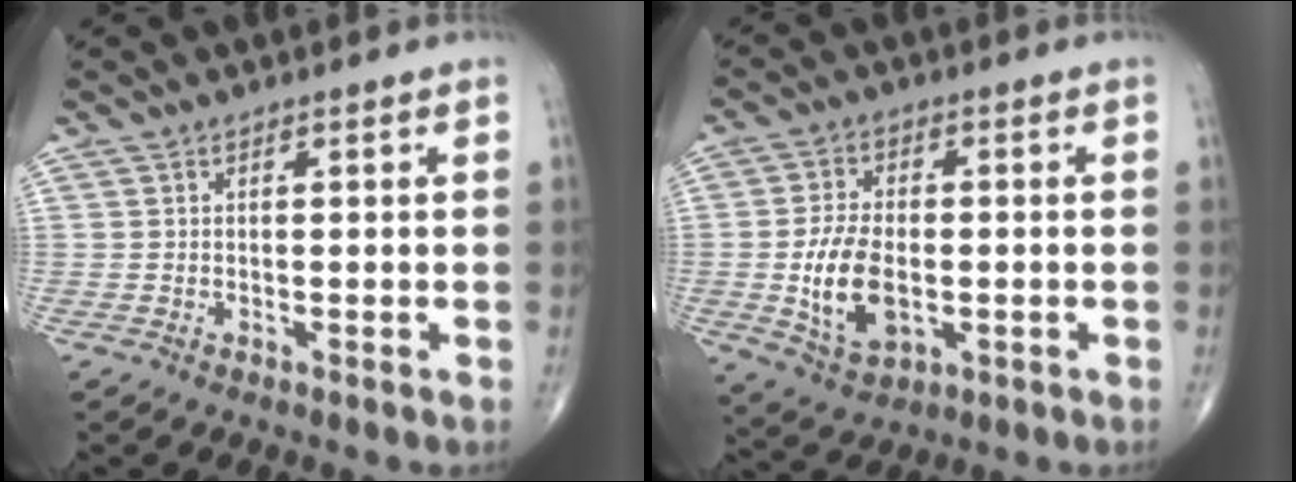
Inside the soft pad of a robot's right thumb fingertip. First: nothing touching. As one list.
[{"total": 11.1, "force": [-1.7, 6.5, 8.9], "torque": [-0.161, -0.002, -0.024]}]